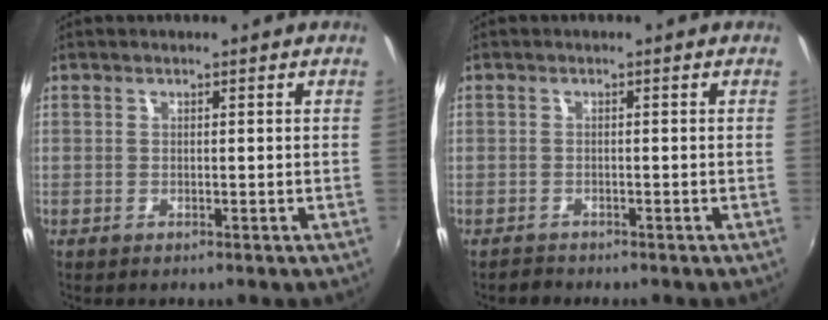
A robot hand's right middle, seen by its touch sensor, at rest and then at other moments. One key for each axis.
{"total": 1.4, "fx": -1.3, "fy": 0.4, "fz": -0.1, "tx": -0.003, "ty": 0.000, "tz": -0.024}